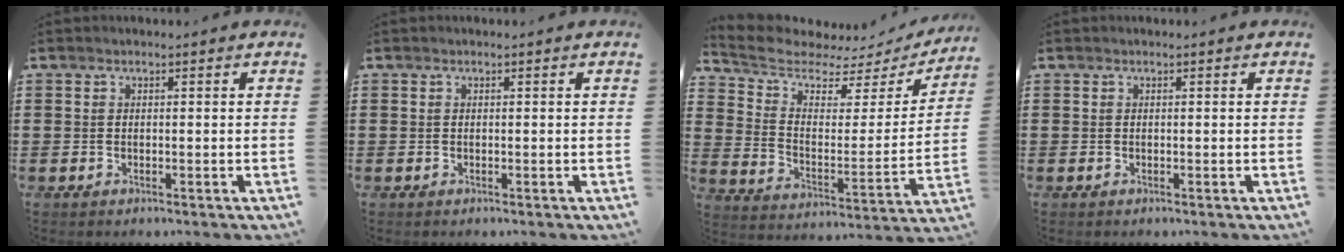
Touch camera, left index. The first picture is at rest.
{"total": 0.0}
{"total": 6.3, "force": [5.3, 2.4, 2.3], "torque": [-0.076, -0.036, 0.090]}
{"total": 0.0}